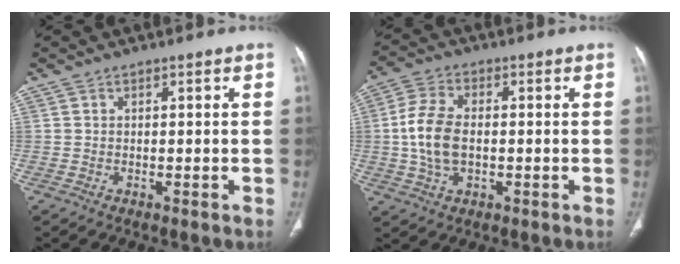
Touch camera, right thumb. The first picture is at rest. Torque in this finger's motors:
{"motor_torque": [-0.16, 0.62, 1.12, 0.14, 0.33]}